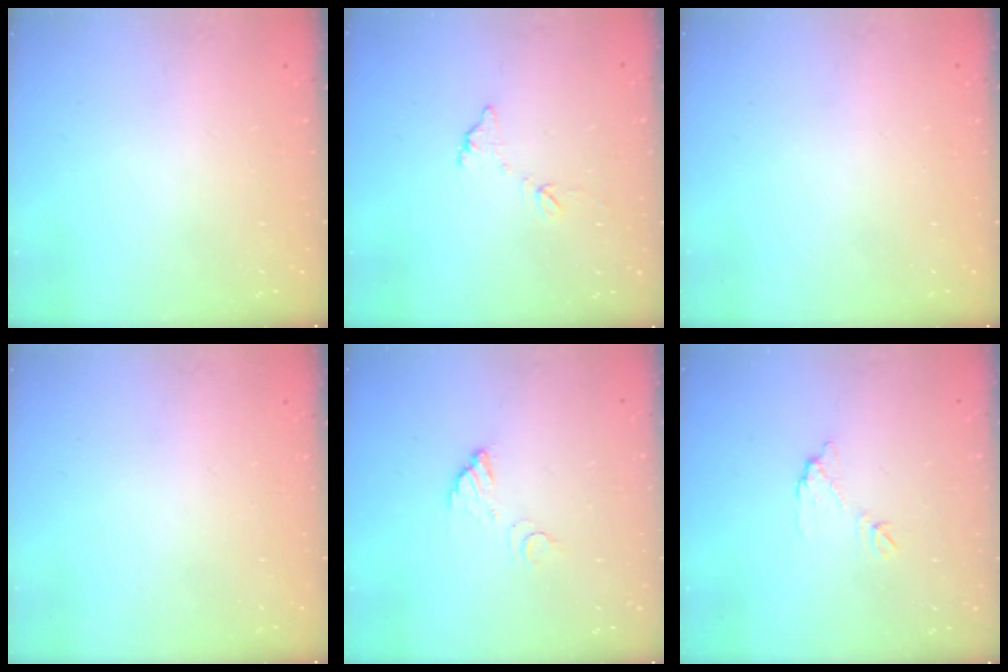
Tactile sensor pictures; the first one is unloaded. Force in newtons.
{"total": 5.5, "press": 5.5, "slide": 0.3}
{"total": 0.0}
{"total": 0.0}
{"total": 3.5, "press": 3.5, "slide": 0.3}
{"total": 6.7, "press": 6.7, "slide": 0.3}